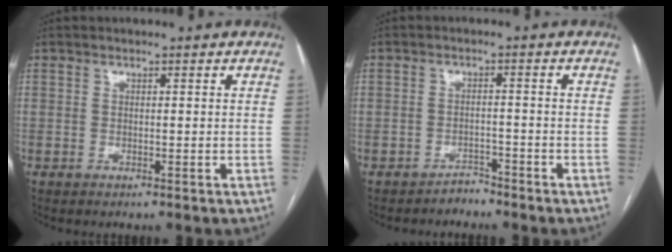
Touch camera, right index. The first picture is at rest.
{"total": 2.0, "force": [-1.9, 0.6, -0.2], "torque": [0.008, 0.000, -0.029]}